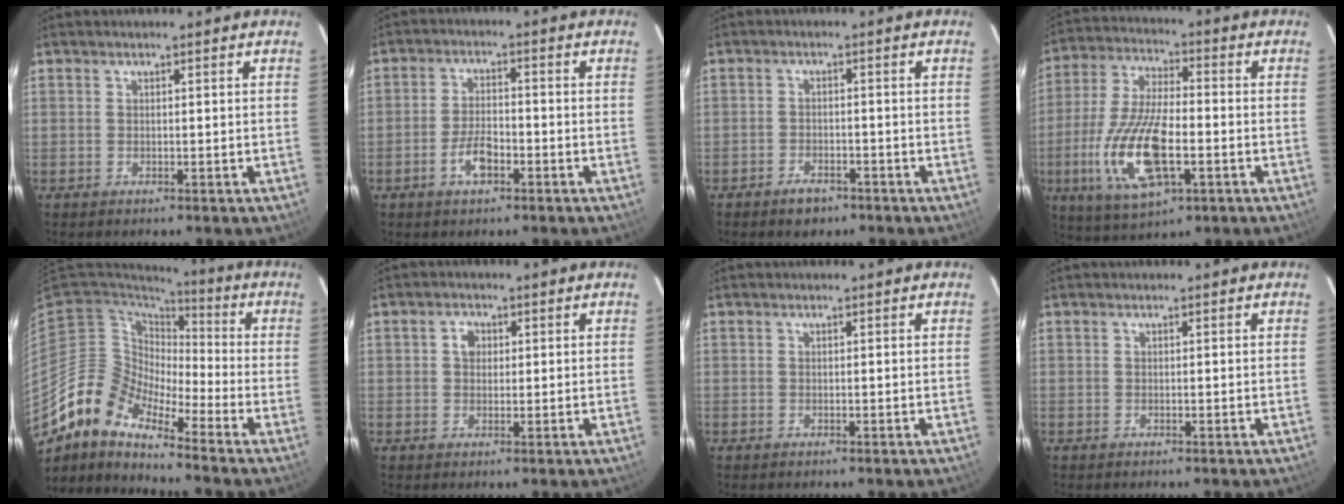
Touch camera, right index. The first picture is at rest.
{"total": 5.3, "force": [-2.7, 2.3, 3.9], "torque": [-0.083, 0.004, -0.048]}
{"total": 4.0, "force": [-2.9, 2.4, 1.5], "torque": [-0.036, 0.007, -0.043]}
{"total": 16.9, "force": [-4.9, 6.6, 14.8], "torque": [-0.316, -0.014, -0.088]}
{"total": 11.4, "force": [-9.8, 4.1, 4.1], "torque": [-0.065, 0.005, -0.205]}
{"total": 2.4, "force": [0.5, 2.1, 1.1], "torque": [-0.015, 0.010, 0.007]}
{"total": 0.0}
{"total": 0.0}